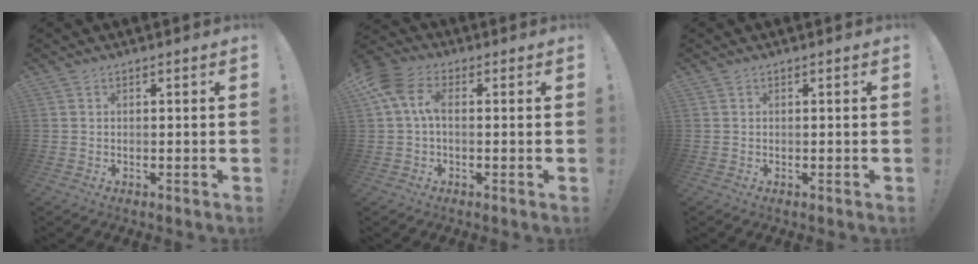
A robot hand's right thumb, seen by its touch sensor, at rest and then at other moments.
{"total": 8.5, "force": [1.4, 5.1, 6.7], "torque": [-0.143, 0.003, 0.031]}
{"total": 0.0}